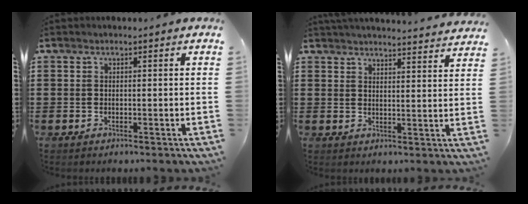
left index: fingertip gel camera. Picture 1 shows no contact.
{"total": 3.4, "force": [3.4, -0.4, 0.0], "torque": [-0.006, -0.021, 0.058]}